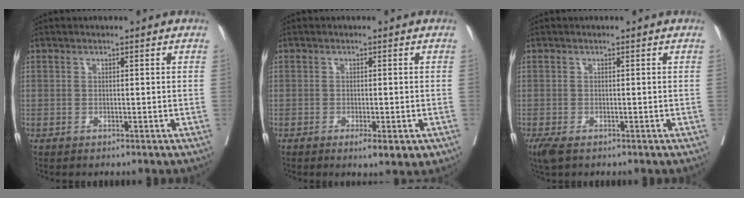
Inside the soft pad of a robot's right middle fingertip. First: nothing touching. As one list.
[{"total": 3.8, "force": [-1.8, 1.0, 3.2], "torque": [-0.040, -0.006, -0.022]}, {"total": 2.7, "force": [-1.8, 1.0, 1.8], "torque": [-0.040, -0.011, -0.030]}]